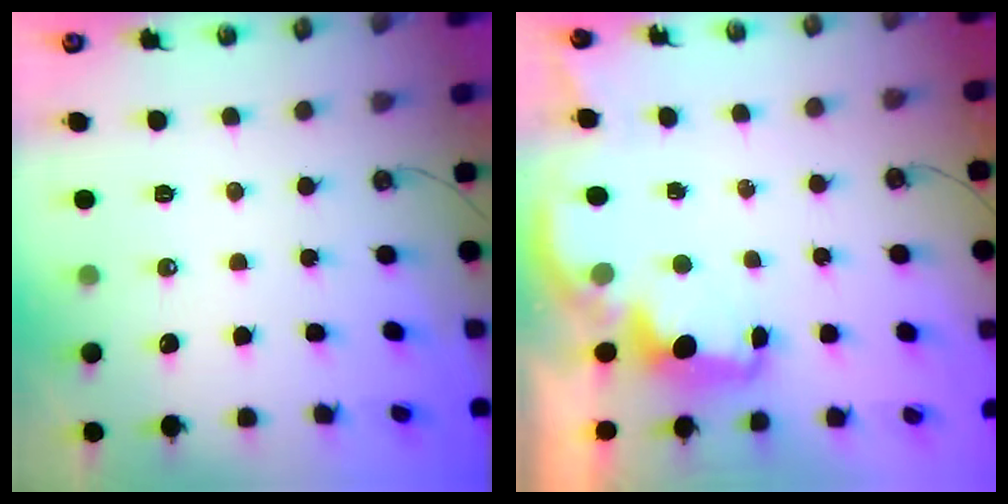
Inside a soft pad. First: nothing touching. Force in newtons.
{"total": 2.3, "press": 2.2, "slide": 0.9}